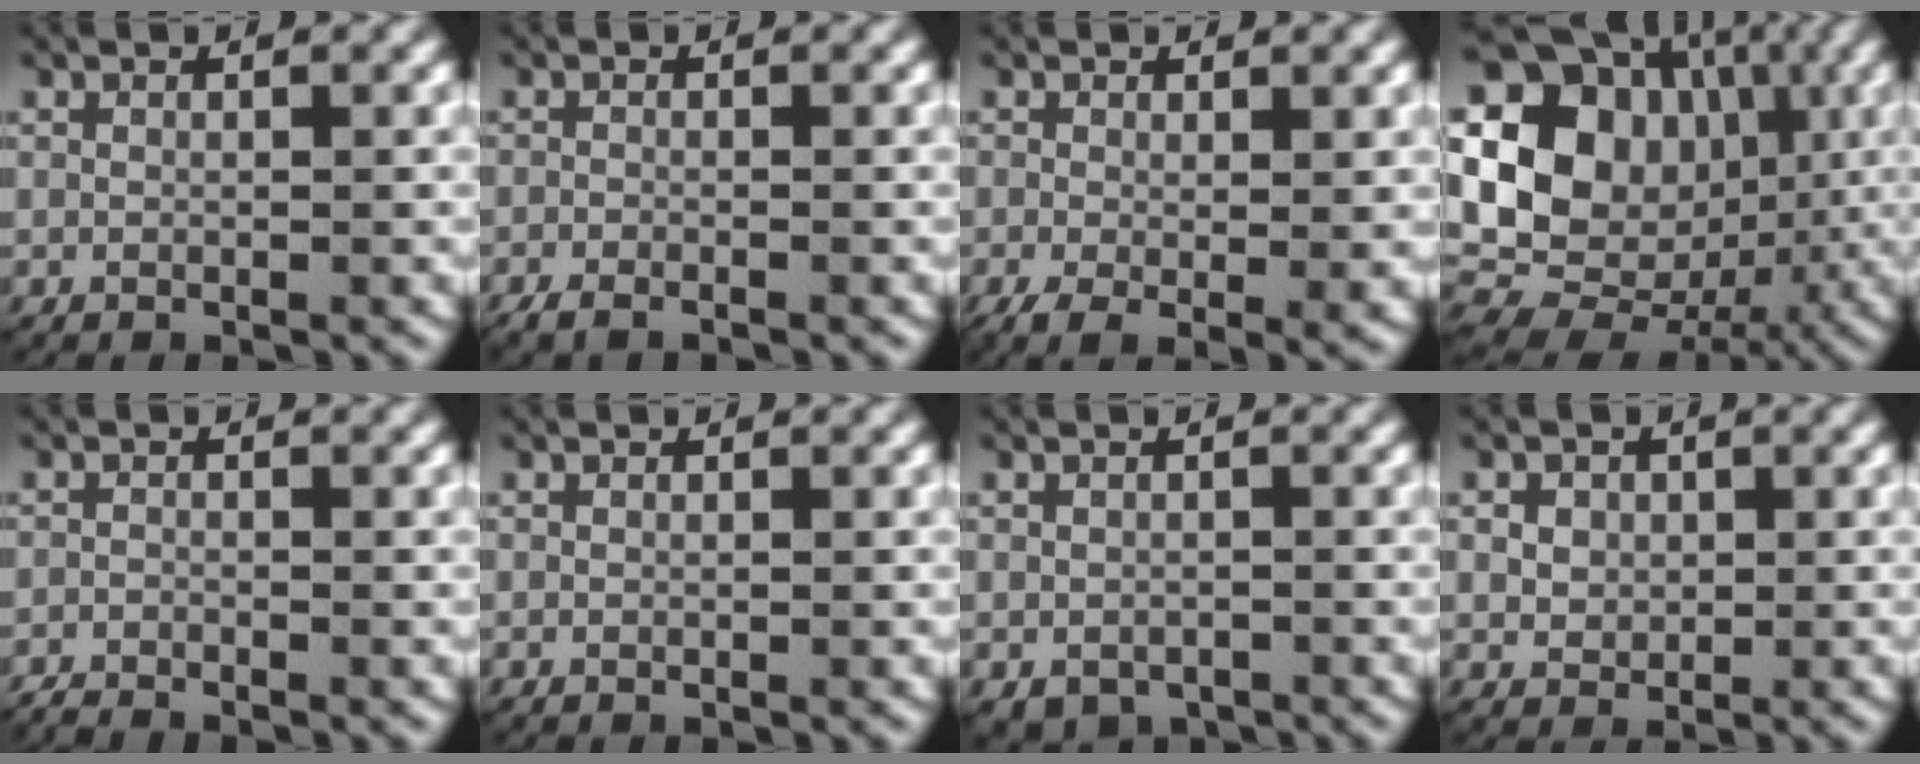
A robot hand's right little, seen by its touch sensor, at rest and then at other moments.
{"total": 1.8, "force": [-1.5, 0.6, 0.7], "torque": [-0.020, -0.006, -0.026]}
{"total": 3.1, "force": [-0.9, 1.3, 2.6], "torque": [-0.043, -0.020, -0.005]}
{"total": 19.8, "force": [-0.2, 16.8, 10.5], "torque": [-0.251, -0.057, 0.008]}
{"total": 1.8, "force": [-1.7, 0.5, 0.2], "torque": [-0.010, -0.009, -0.030]}
{"total": 0.0}
{"total": 2.1, "force": [-1.1, 1.7, 0.8], "torque": [-0.012, -0.012, -0.010]}
{"total": 2.1, "force": [0.3, 1.8, 0.9], "torque": [-0.021, -0.005, 0.014]}